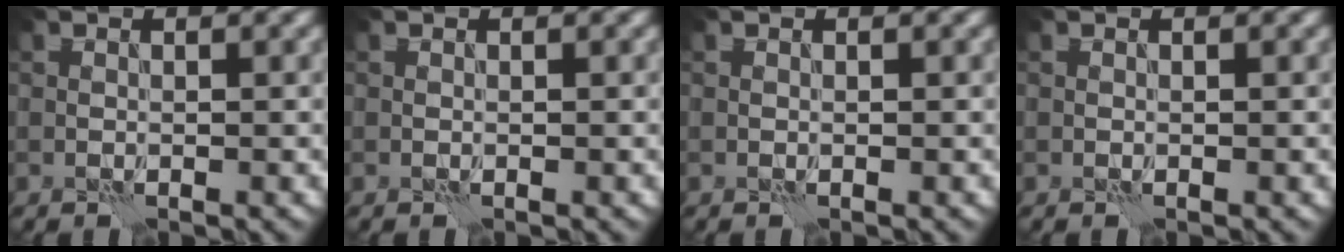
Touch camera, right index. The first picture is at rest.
{"total": 0.0}
{"total": 0.0}
{"total": 0.0}